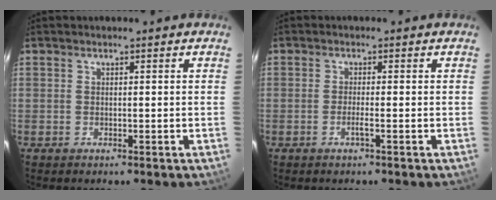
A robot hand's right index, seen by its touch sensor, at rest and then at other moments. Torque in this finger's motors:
{"motor_torque": [-0.03, -0.03, -0.04, 0.01]}